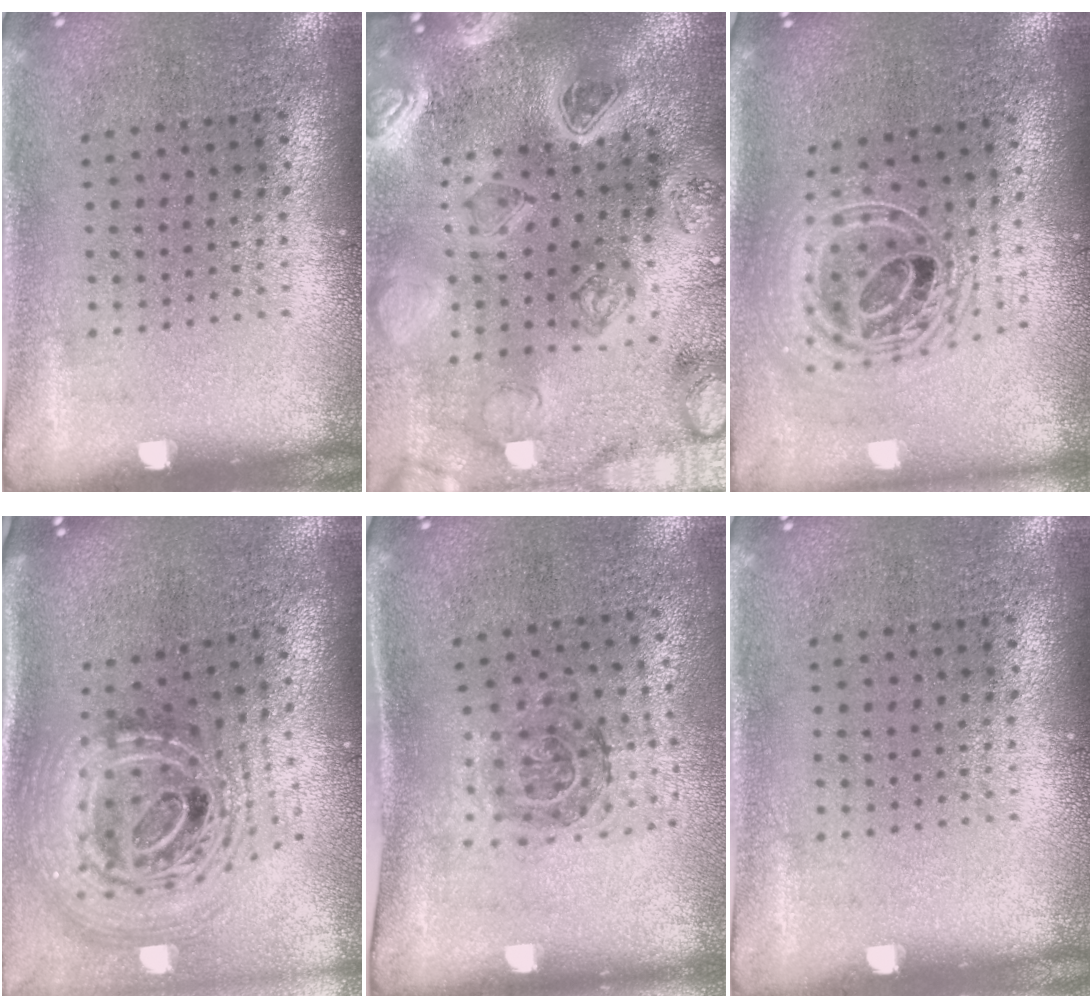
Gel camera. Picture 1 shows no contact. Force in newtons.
{"total": 4.4, "press": 3.9, "slide": 2.0}
{"total": 2.2, "press": 1.8, "slide": 1.4}
{"total": 3.0, "press": 2.0, "slide": 2.2}
{"total": 1.1, "press": 1.1, "slide": 0.4}
{"total": 0.0}